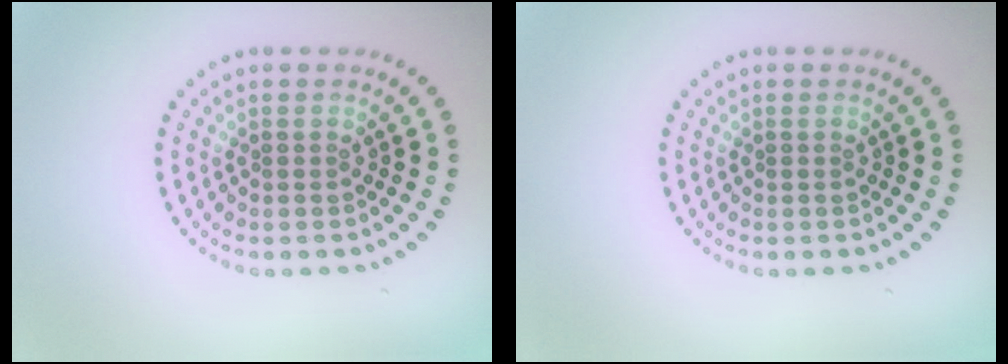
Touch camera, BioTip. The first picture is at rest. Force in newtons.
{"total": 0.0}